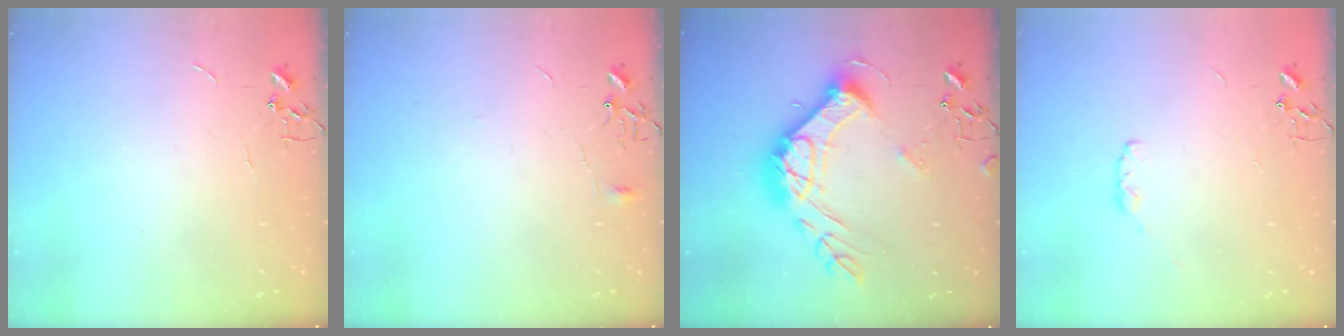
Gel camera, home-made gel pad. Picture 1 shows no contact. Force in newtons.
{"total": 4.0, "press": 4.0, "slide": 0.4}
{"total": 22.5, "press": 22.4, "slide": 1.7}
{"total": 3.4, "press": 3.4, "slide": 0.5}